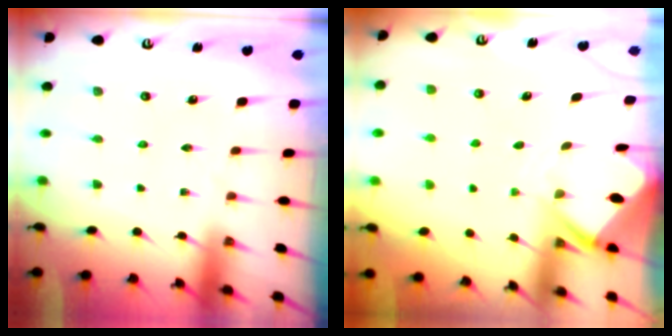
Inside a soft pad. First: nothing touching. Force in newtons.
{"total": 3.1, "press": 3.1, "slide": 0.3}